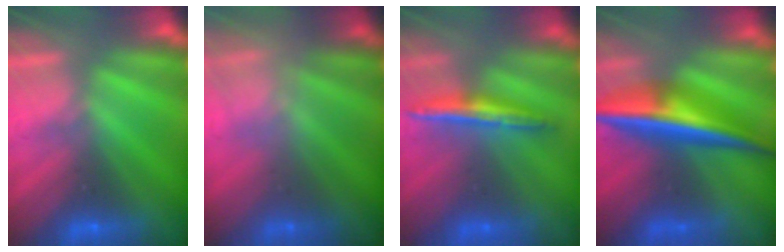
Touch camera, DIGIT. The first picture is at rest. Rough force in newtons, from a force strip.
{"total": 2.3}
{"total": 1.6}
{"total": 5.9}